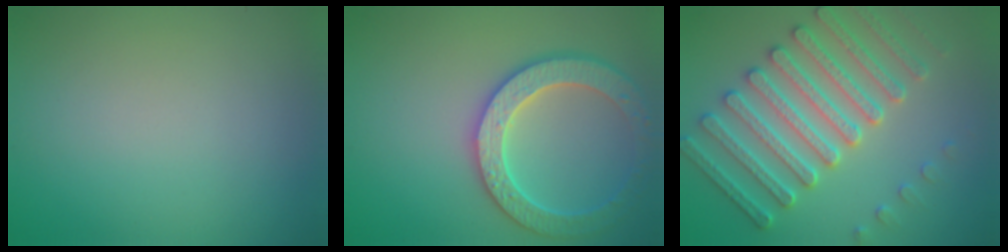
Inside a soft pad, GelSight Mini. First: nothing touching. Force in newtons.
{"total": 4.7, "press": 4.6, "slide": 1.2}
{"total": 6.4, "press": 5.9, "slide": 2.4}